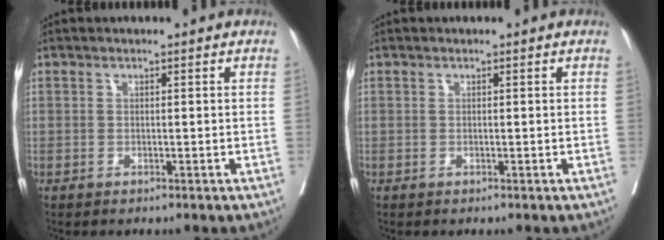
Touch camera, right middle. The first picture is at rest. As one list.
[{"total": 0.0}]